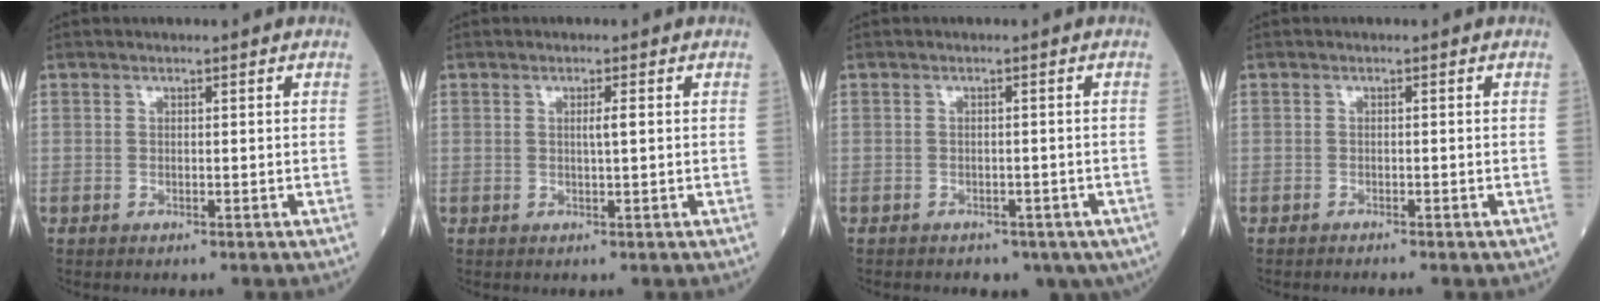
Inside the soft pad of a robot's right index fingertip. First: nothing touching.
{"total": 1.2, "force": [0.3, -0.1, 1.2], "torque": [-0.024, 0.002, 0.007]}
{"total": 7.9, "force": [-5.2, 4.8, 3.4], "torque": [-0.042, 0.005, -0.058]}
{"total": 1.2, "force": [-1.0, 0.0, 0.6], "torque": [-0.012, -0.001, -0.013]}